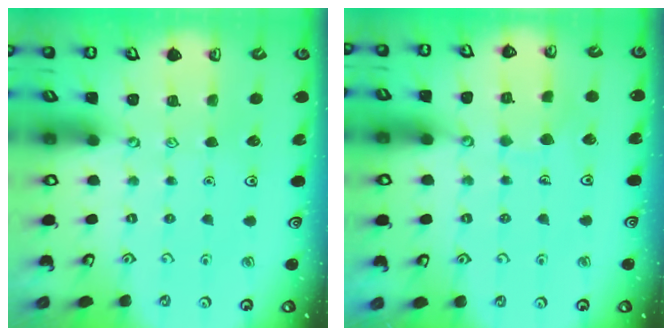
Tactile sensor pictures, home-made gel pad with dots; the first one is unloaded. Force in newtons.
{"total": 4.6, "press": 4.6, "slide": 0.3}